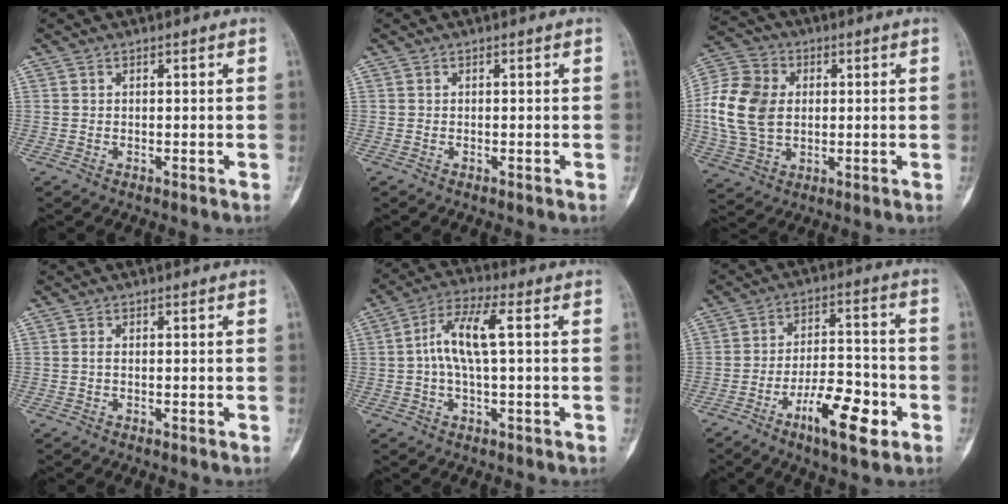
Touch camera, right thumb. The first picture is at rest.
{"total": 0.0}
{"total": 14.5, "force": [0.8, 10.6, 9.9], "torque": [-0.186, 0.007, 0.016]}
{"total": 0.6, "force": [-0.1, 0.3, 0.5], "torque": [-0.007, -0.002, -0.002]}
{"total": 8.7, "force": [0.6, 2.7, 8.2], "torque": [-0.176, 0.030, 0.006]}
{"total": 12.2, "force": [-5.9, 4.2, 9.9], "torque": [-0.154, 0.033, -0.096]}